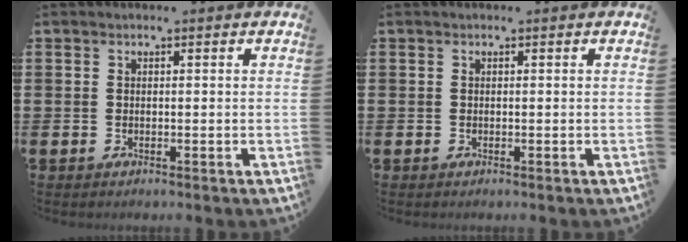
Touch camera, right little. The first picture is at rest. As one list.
[{"total": 0.0}]